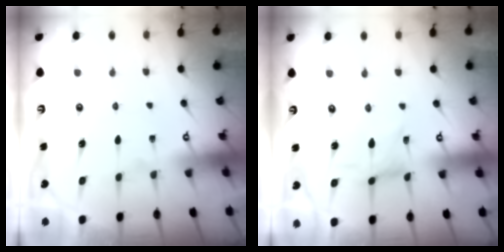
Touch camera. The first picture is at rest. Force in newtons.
{"total": 0.0}